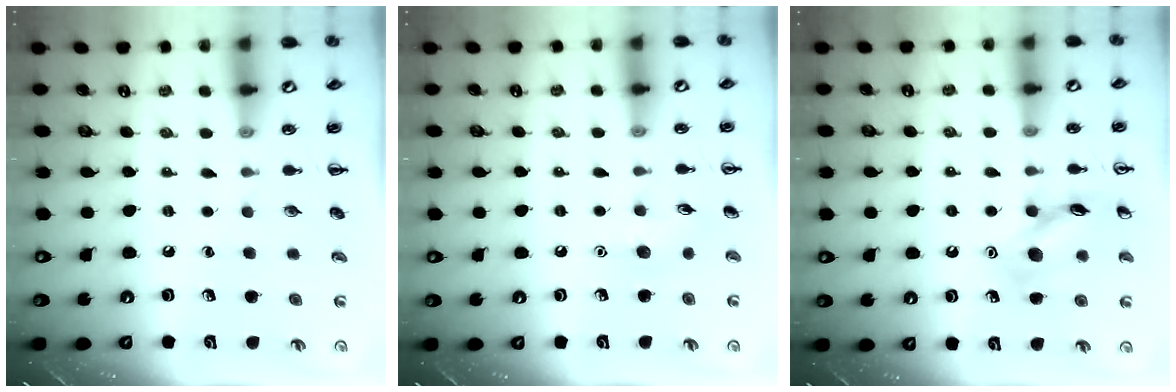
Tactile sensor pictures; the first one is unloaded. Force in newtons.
{"total": 6.0, "press": 5.8, "slide": 1.6}
{"total": 11.9, "press": 11.8, "slide": 0.9}